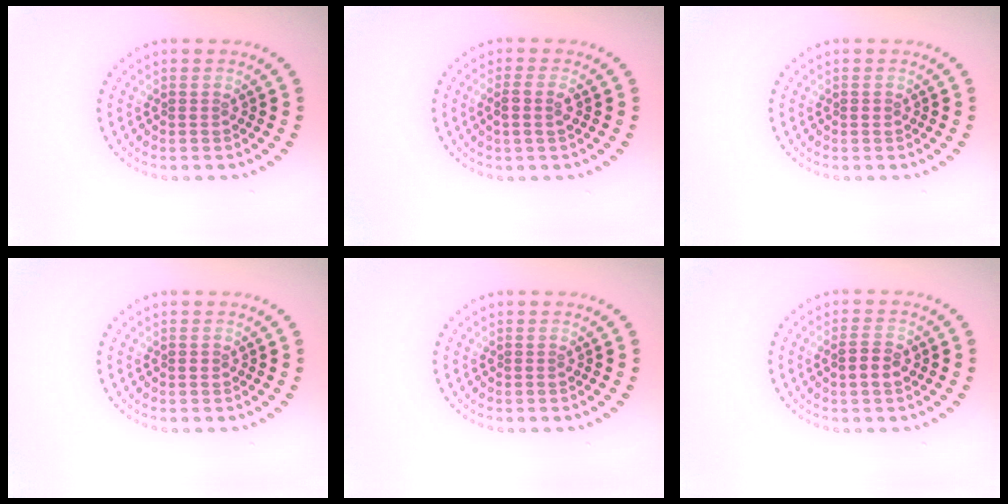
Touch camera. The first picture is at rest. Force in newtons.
{"total": 1.8, "press": 1.5, "slide": 1.0}
{"total": 0.5, "press": 0.5, "slide": 0.1}
{"total": 0.5, "press": 0.5, "slide": 0.1}
{"total": 0.0}
{"total": 2.2, "press": 2.2, "slide": 0.3}